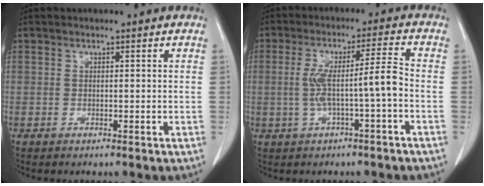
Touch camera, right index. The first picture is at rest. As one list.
[{"total": 7.2, "force": [-1.3, -0.2, 7.1], "torque": [-0.135, 0.024, -0.016]}]